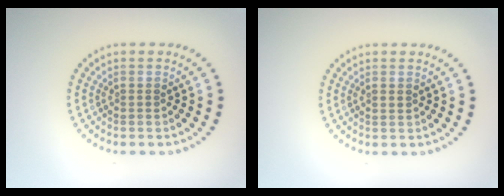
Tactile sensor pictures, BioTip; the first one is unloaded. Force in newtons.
{"total": 0.9, "press": 0.9, "slide": 0.2}